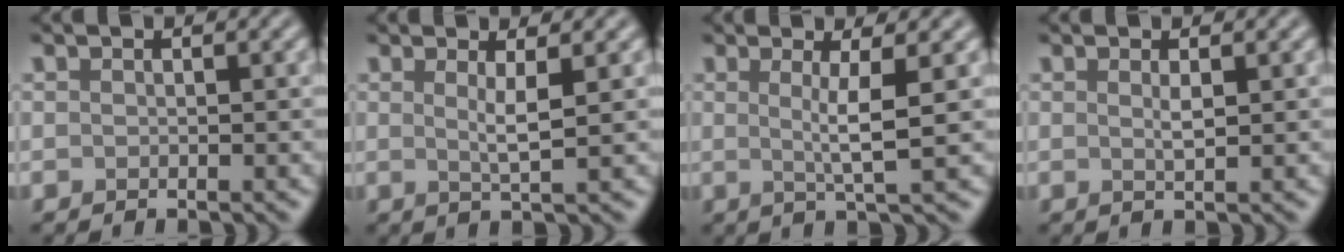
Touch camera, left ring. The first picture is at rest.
{"total": 2.3, "force": [0.6, 0.4, 2.1], "torque": [-0.036, -0.005, 0.006]}
{"total": 3.4, "force": [0.5, 0.5, 3.3], "torque": [-0.056, -0.005, 0.007]}
{"total": 1.0, "force": [0.4, 0.1, 0.9], "torque": [-0.016, 0.000, 0.005]}